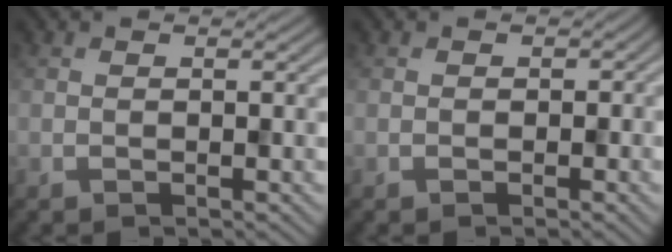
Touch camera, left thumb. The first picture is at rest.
{"total": 0.6, "force": [-0.1, 0.6, -0.2], "torque": [0.007, -0.003, -0.005]}